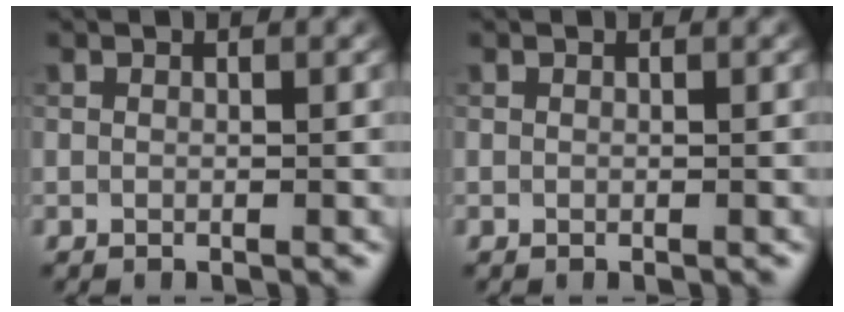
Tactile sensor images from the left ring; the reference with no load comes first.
{"total": 0.0}